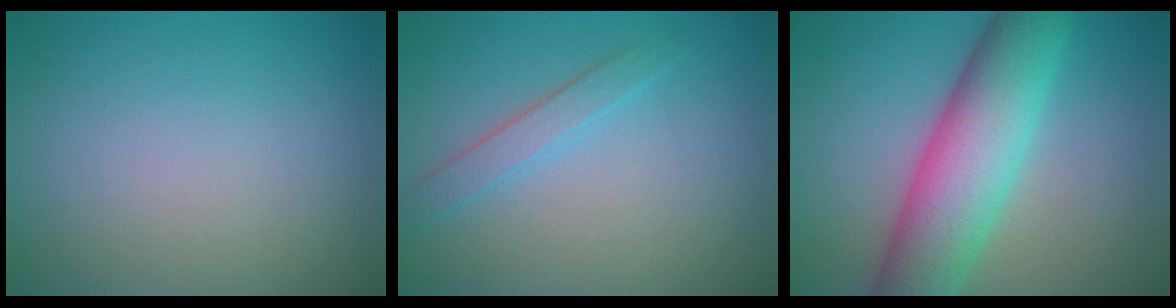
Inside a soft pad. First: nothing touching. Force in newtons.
{"total": 1.8, "press": 1.8, "slide": 0.0}
{"total": 9.3, "press": 9.3, "slide": 0.3}